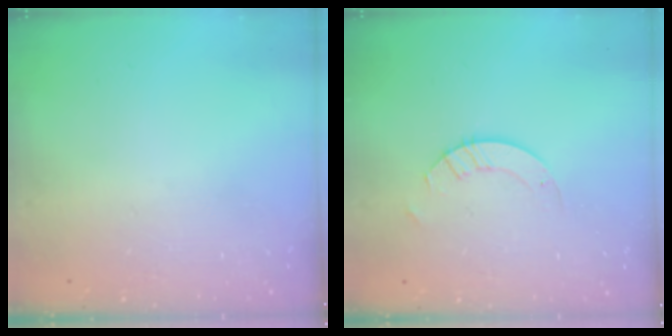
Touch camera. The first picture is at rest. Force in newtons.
{"total": 3.2, "press": 3.2, "slide": 0.3}